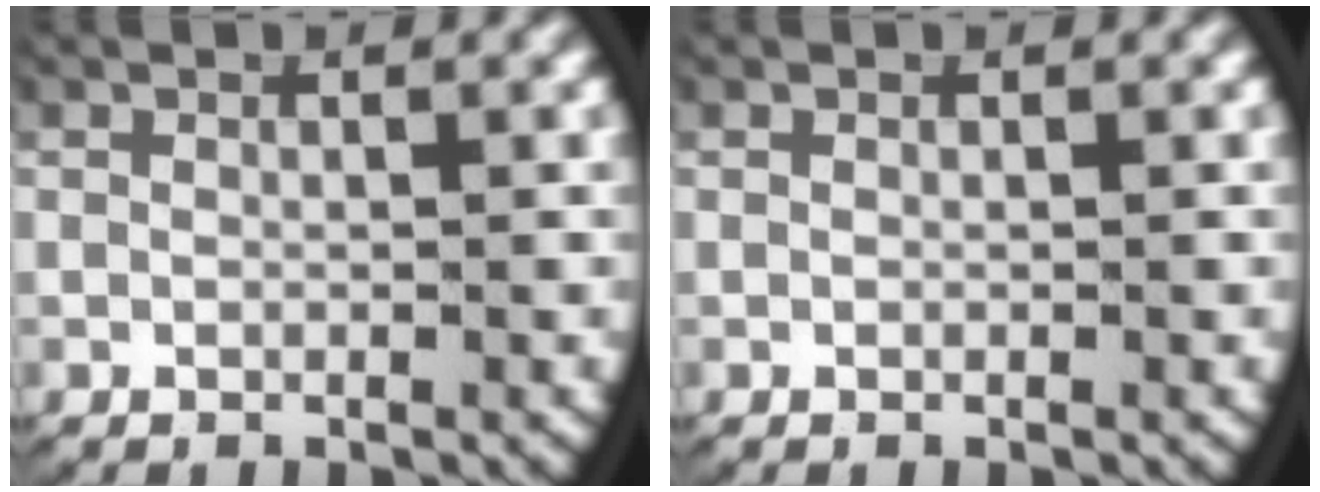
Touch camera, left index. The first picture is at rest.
{"total": 0.0}